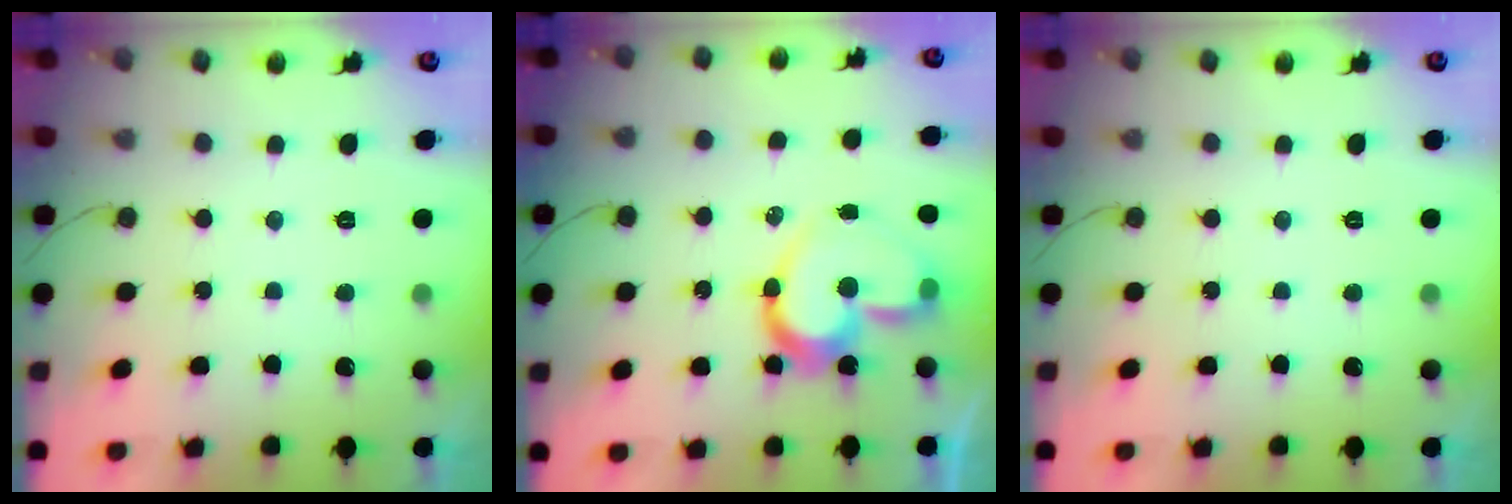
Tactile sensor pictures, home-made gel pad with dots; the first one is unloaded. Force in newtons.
{"total": 15.2, "press": 15.1, "slide": 1.2}
{"total": 0.0}